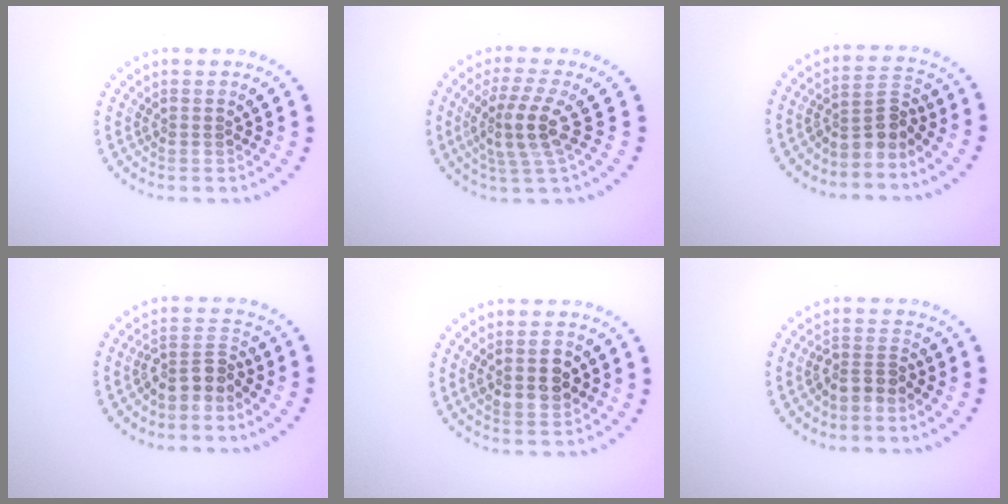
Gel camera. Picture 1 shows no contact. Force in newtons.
{"total": 3.9, "press": 3.3, "slide": 2.1}
{"total": 3.0, "press": 2.2, "slide": 2.1}
{"total": 3.0, "press": 2.3, "slide": 1.8}
{"total": 3.3, "press": 3.3, "slide": 0.4}
{"total": 2.5, "press": 1.8, "slide": 1.7}